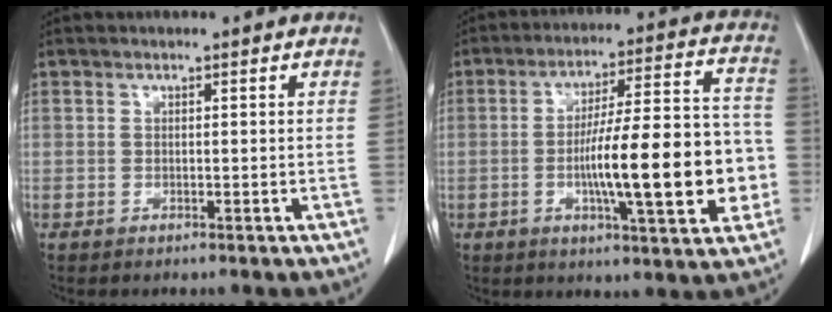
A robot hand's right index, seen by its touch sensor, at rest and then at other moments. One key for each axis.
{"total": 18.5, "fx": -3.4, "fy": 3.2, "fz": 17.9, "tx": -0.263, "ty": 0.023, "tz": -0.046}